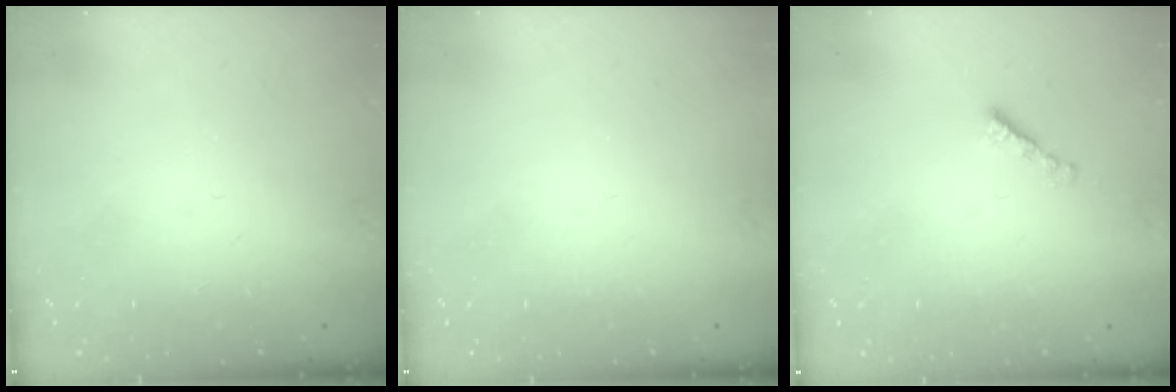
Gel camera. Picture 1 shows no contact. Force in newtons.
{"total": 1.3, "press": 1.3, "slide": 0.2}
{"total": 2.2, "press": 2.1, "slide": 0.7}